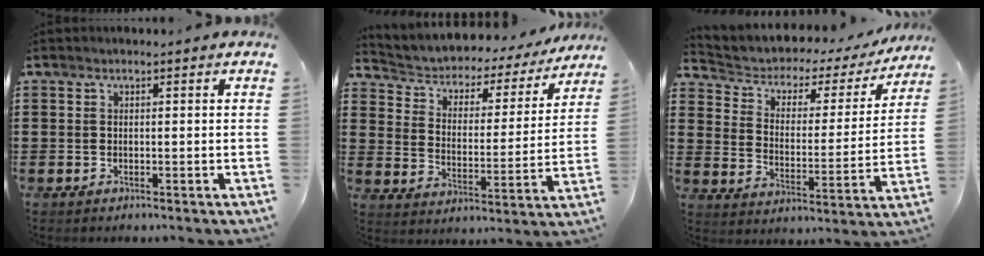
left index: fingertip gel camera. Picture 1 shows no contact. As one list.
[{"total": 2.9, "force": [2.4, 1.5, 0.2], "torque": [-0.026, -0.023, 0.030]}, {"total": 3.2, "force": [2.1, 2.1, 1.1], "torque": [-0.040, -0.019, 0.026]}]